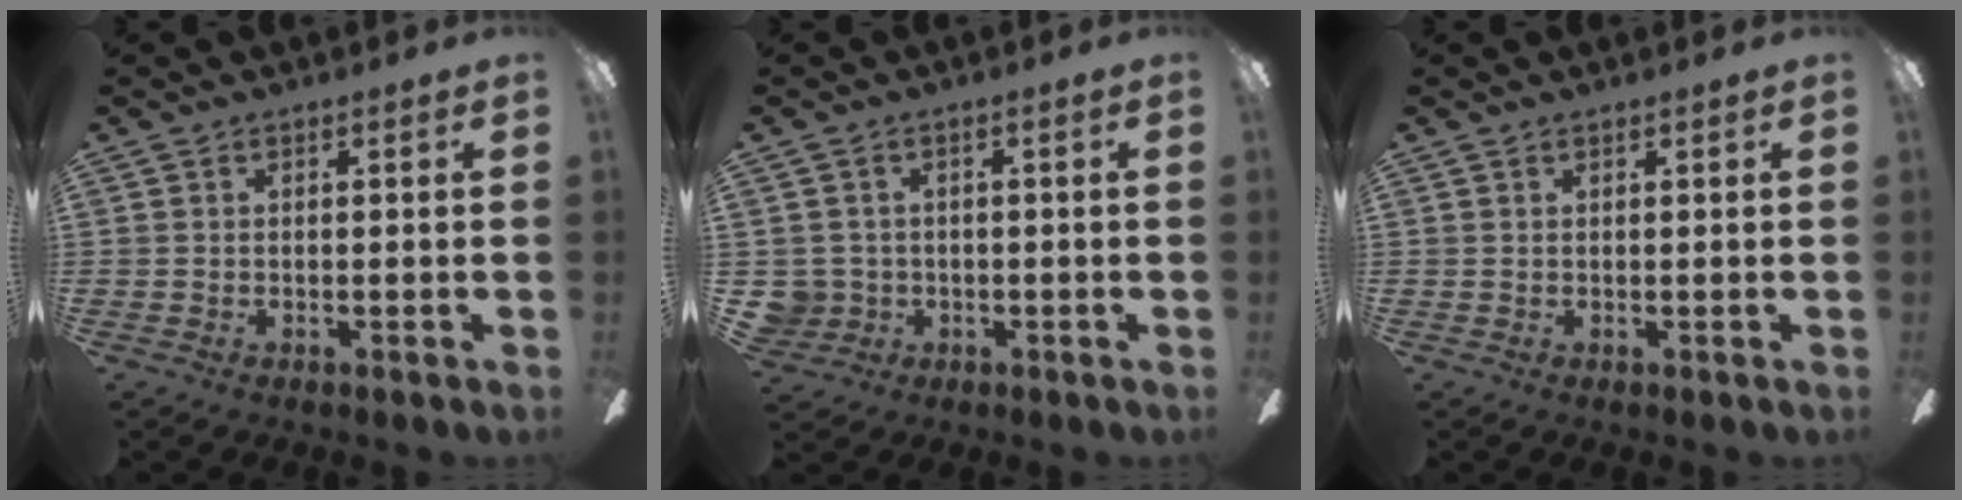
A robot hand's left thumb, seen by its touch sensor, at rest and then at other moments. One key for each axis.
{"total": 3.7, "fx": -0.1, "fy": 3.7, "fz": 0.2, "tx": -0.022, "ty": 0.008, "tz": -0.001}
{"total": 0.8, "fx": 0.7, "fy": -0.1, "fz": 0.3, "tx": -0.007, "ty": 0.000, "tz": 0.012}